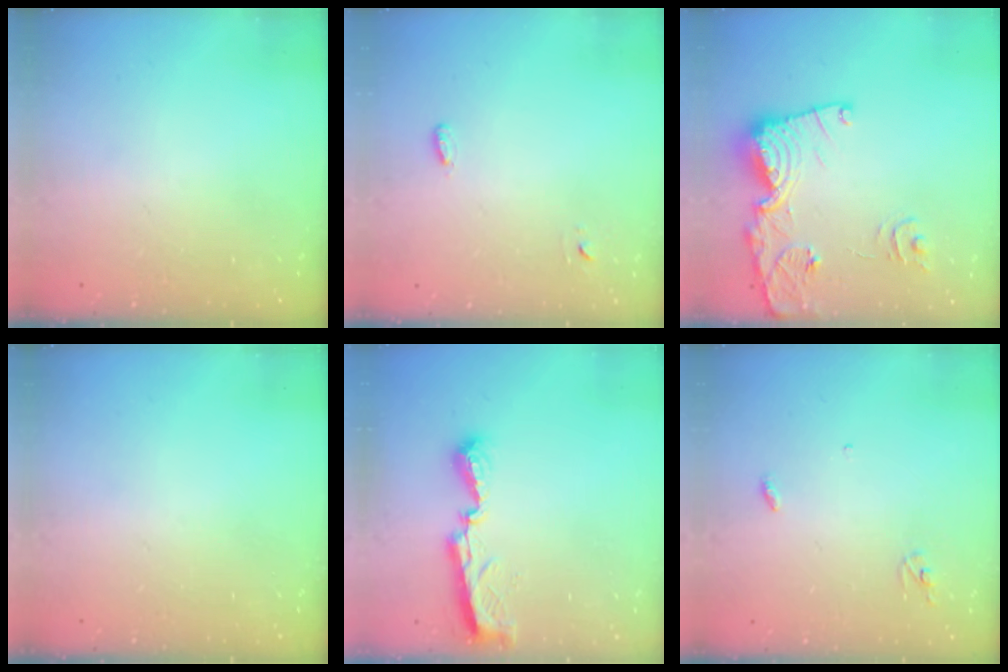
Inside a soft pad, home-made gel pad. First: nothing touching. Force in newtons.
{"total": 2.8, "press": 2.7, "slide": 0.6}
{"total": 16.2, "press": 16.2, "slide": 1.6}
{"total": 0.0}
{"total": 8.6, "press": 8.6, "slide": 0.4}
{"total": 3.0, "press": 2.9, "slide": 0.2}